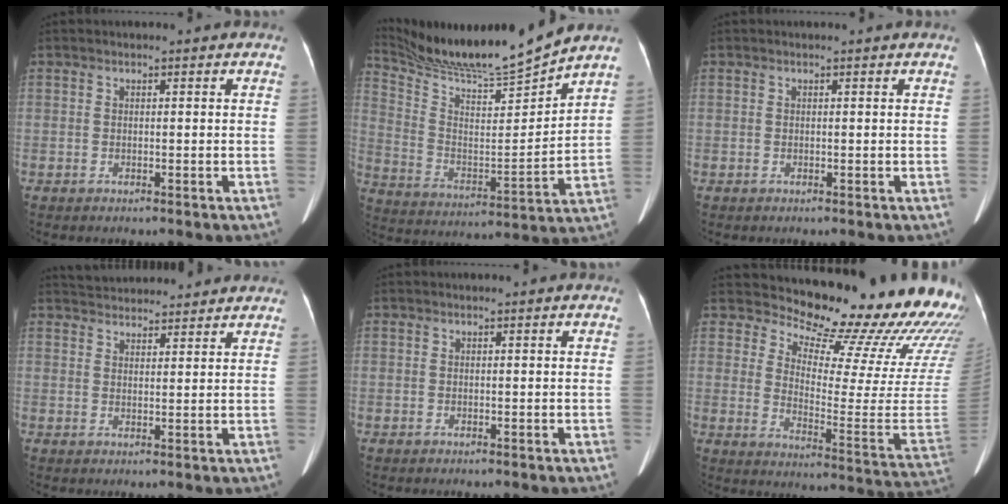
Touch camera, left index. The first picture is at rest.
{"total": 15.6, "force": [14.8, -2.0, 4.6], "torque": [-0.101, -0.033, 0.264]}
{"total": 0.9, "force": [0.9, 0.0, 0.2], "torque": [-0.010, 0.005, 0.009]}
{"total": 11.0, "force": [10.4, 2.0, 2.6], "torque": [-0.040, 0.036, 0.149]}
{"total": 0.0}
{"total": 23.4, "force": [22.5, 2.8, 6.0], "torque": [-0.091, -0.143, 0.267]}